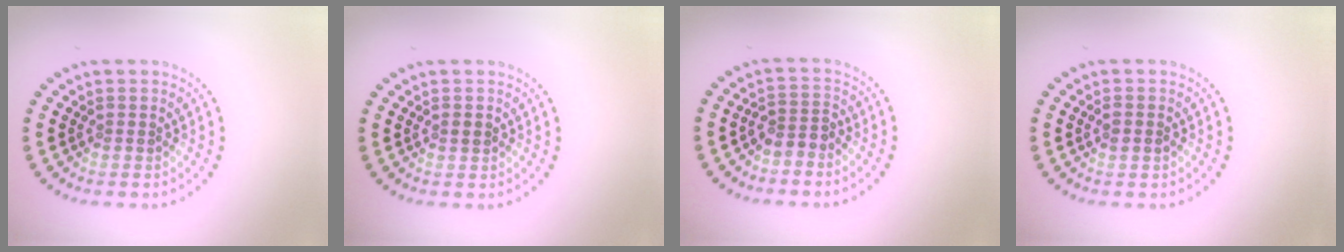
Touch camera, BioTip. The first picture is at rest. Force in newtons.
{"total": 0.9, "press": 0.9, "slide": 0.0}
{"total": 2.0, "press": 1.6, "slide": 1.2}
{"total": 1.0, "press": 1.0, "slide": 0.1}